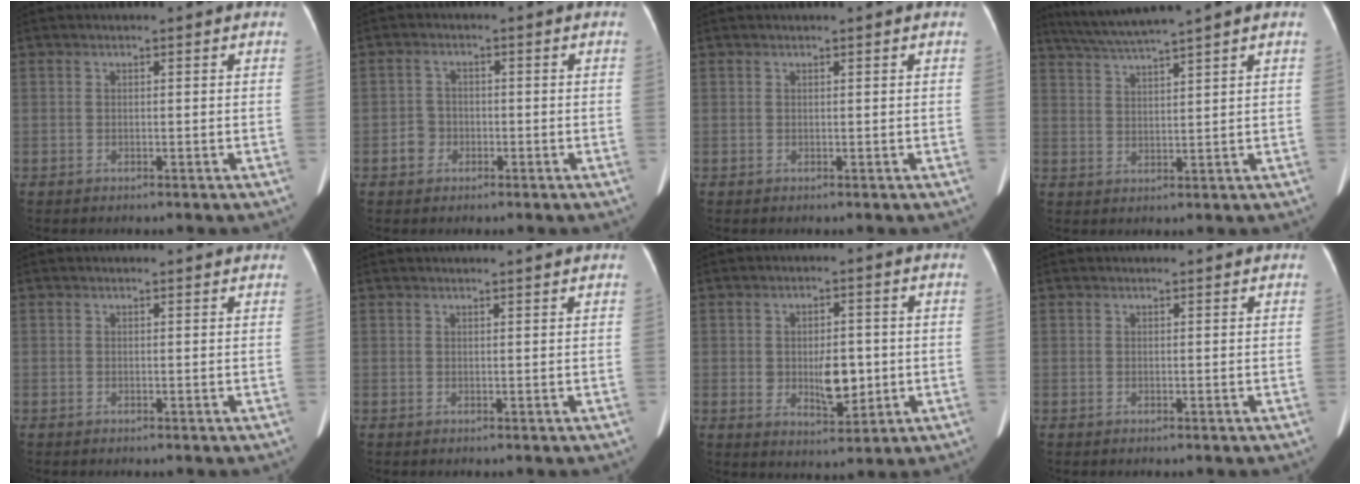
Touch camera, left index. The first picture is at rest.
{"total": 2.7, "force": [-1.2, 2.3, 0.7], "torque": [-0.014, 0.006, -0.024]}
{"total": 0.0}
{"total": 6.7, "force": [5.7, -1.7, 3.1], "torque": [-0.062, 0.009, 0.106]}
{"total": 2.3, "force": [2.2, 0.5, 0.3], "torque": [-0.012, 0.012, 0.016]}
{"total": 4.3, "force": [4.1, -0.3, 1.4], "torque": [-0.016, 0.019, 0.044]}
{"total": 6.2, "force": [-0.4, 3.3, 5.2], "torque": [-0.084, -0.001, 0.001]}
{"total": 1.7, "force": [1.6, 0.2, 0.3], "torque": [-0.009, 0.012, 0.020]}